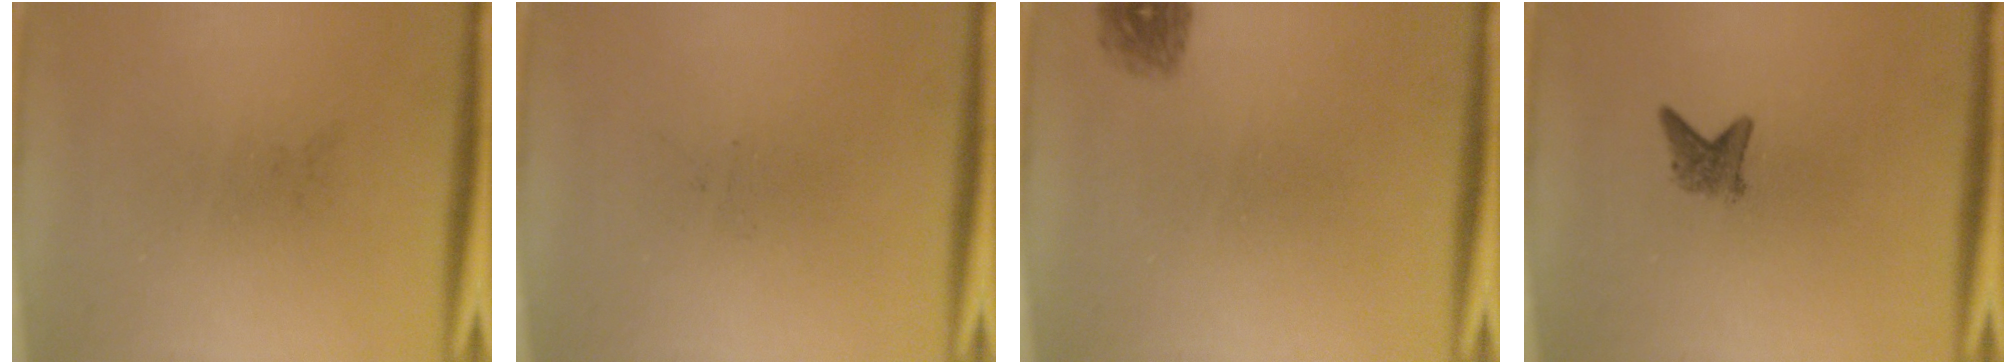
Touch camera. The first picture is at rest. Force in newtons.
{"total": 0.0}
{"total": 1.6}
{"total": 2.1}